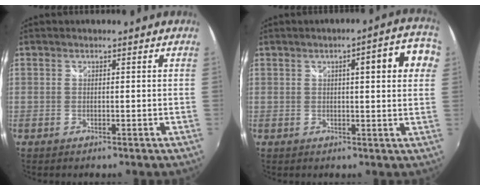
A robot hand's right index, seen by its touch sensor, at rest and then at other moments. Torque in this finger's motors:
{"motor_torque": [0.30, 0.13, 0.16, 0.04]}